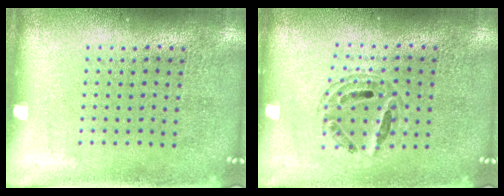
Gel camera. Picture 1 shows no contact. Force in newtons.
{"total": 0.7, "press": 0.7, "slide": 0.3}